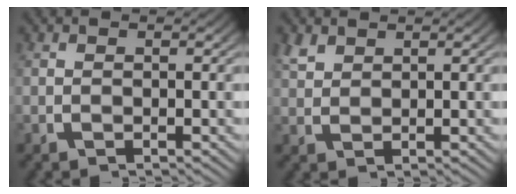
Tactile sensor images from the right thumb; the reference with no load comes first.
{"total": 1.8, "force": [1.6, 0.7, 0.6], "torque": [-0.012, 0.003, 0.038]}